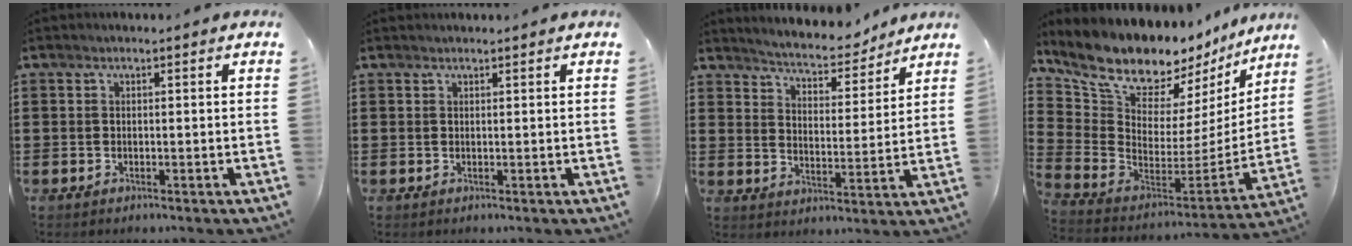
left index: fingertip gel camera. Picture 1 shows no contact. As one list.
[{"total": 0.6, "force": [0.6, 0.0, 0.0], "torque": [-0.003, 0.000, 0.013]}, {"total": 4.9, "force": [4.8, 0.4, 1.0], "torque": [-0.045, -0.034, 0.079]}, {"total": 10.8, "force": [9.5, 3.9, 3.3], "torque": [-0.110, -0.081, 0.172]}]